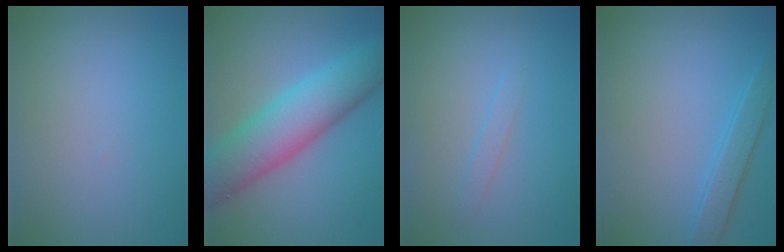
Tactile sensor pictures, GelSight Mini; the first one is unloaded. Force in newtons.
{"total": 8.5, "press": 8.5, "slide": 0.2}
{"total": 0.9, "press": 0.9, "slide": 0.2}
{"total": 2.2, "press": 2.2, "slide": 0.2}